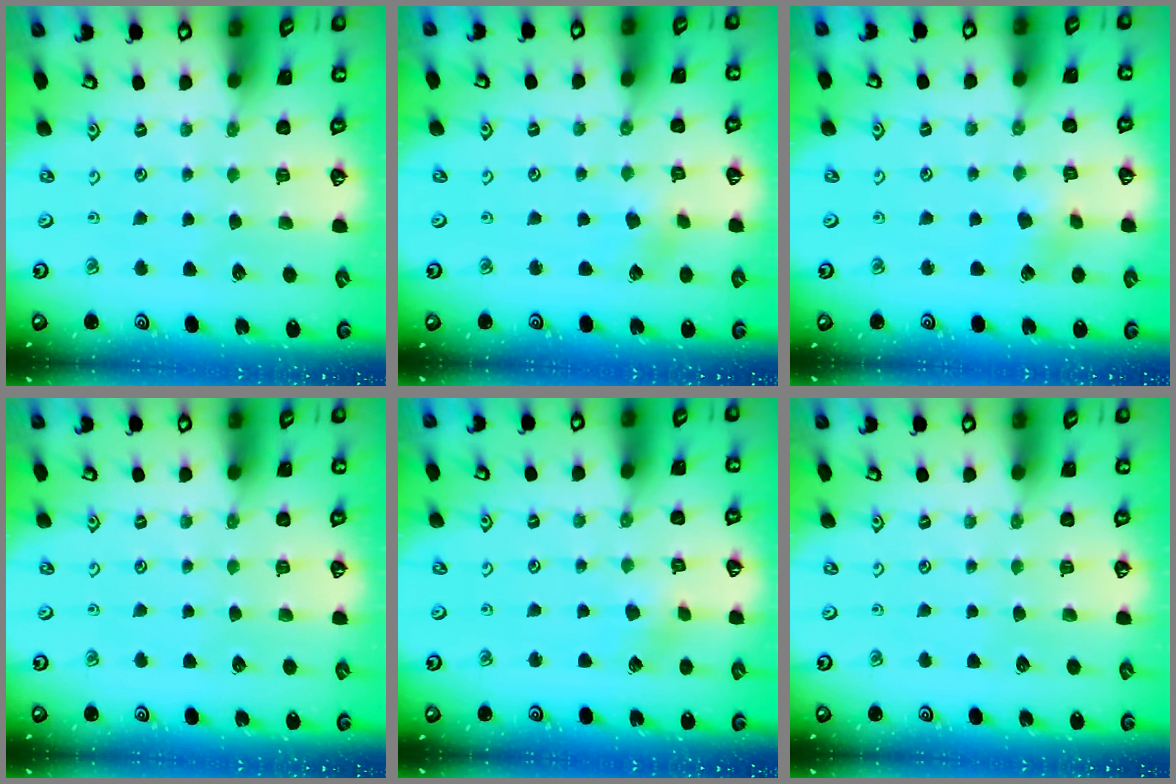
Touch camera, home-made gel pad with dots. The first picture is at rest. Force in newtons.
{"total": 2.2, "press": 2.2, "slide": 0.3}
{"total": 3.1, "press": 3.0, "slide": 0.4}
{"total": 0.0}
{"total": 2.9, "press": 2.9, "slide": 0.7}
{"total": 0.0}